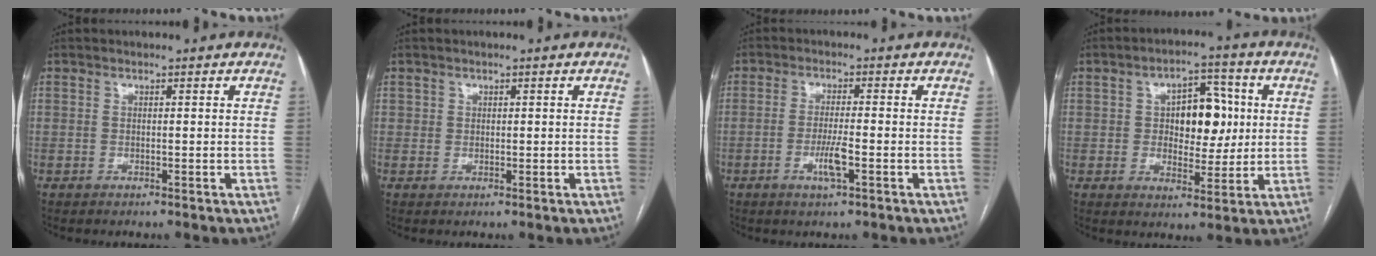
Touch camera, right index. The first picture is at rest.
{"total": 1.2, "force": [0.5, 1.1, 0.0], "torque": [0.010, 0.002, 0.006]}
{"total": 4.2, "force": [-1.5, 0.3, 3.9], "torque": [-0.078, -0.005, -0.025]}
{"total": 9.4, "force": [1.4, 5.2, 7.8], "torque": [-0.111, 0.018, 0.029]}